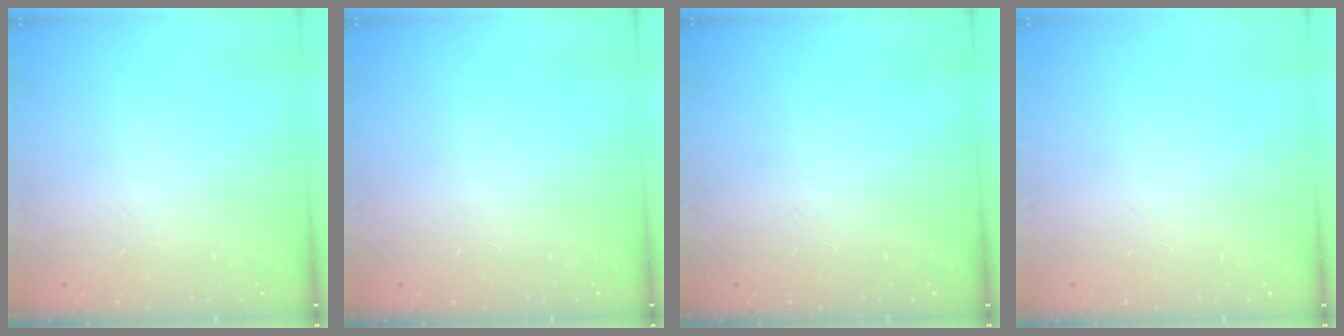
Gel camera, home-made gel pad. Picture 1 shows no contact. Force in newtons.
{"total": 0.0}
{"total": 0.0}
{"total": 0.0}